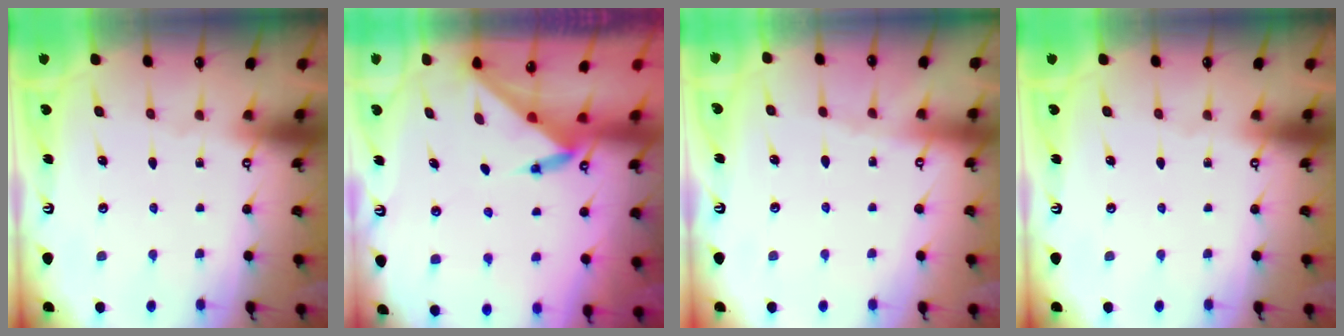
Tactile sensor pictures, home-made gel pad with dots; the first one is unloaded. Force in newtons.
{"total": 3.5, "press": 3.4, "slide": 0.3}
{"total": 2.2, "press": 2.1, "slide": 0.5}
{"total": 0.0}